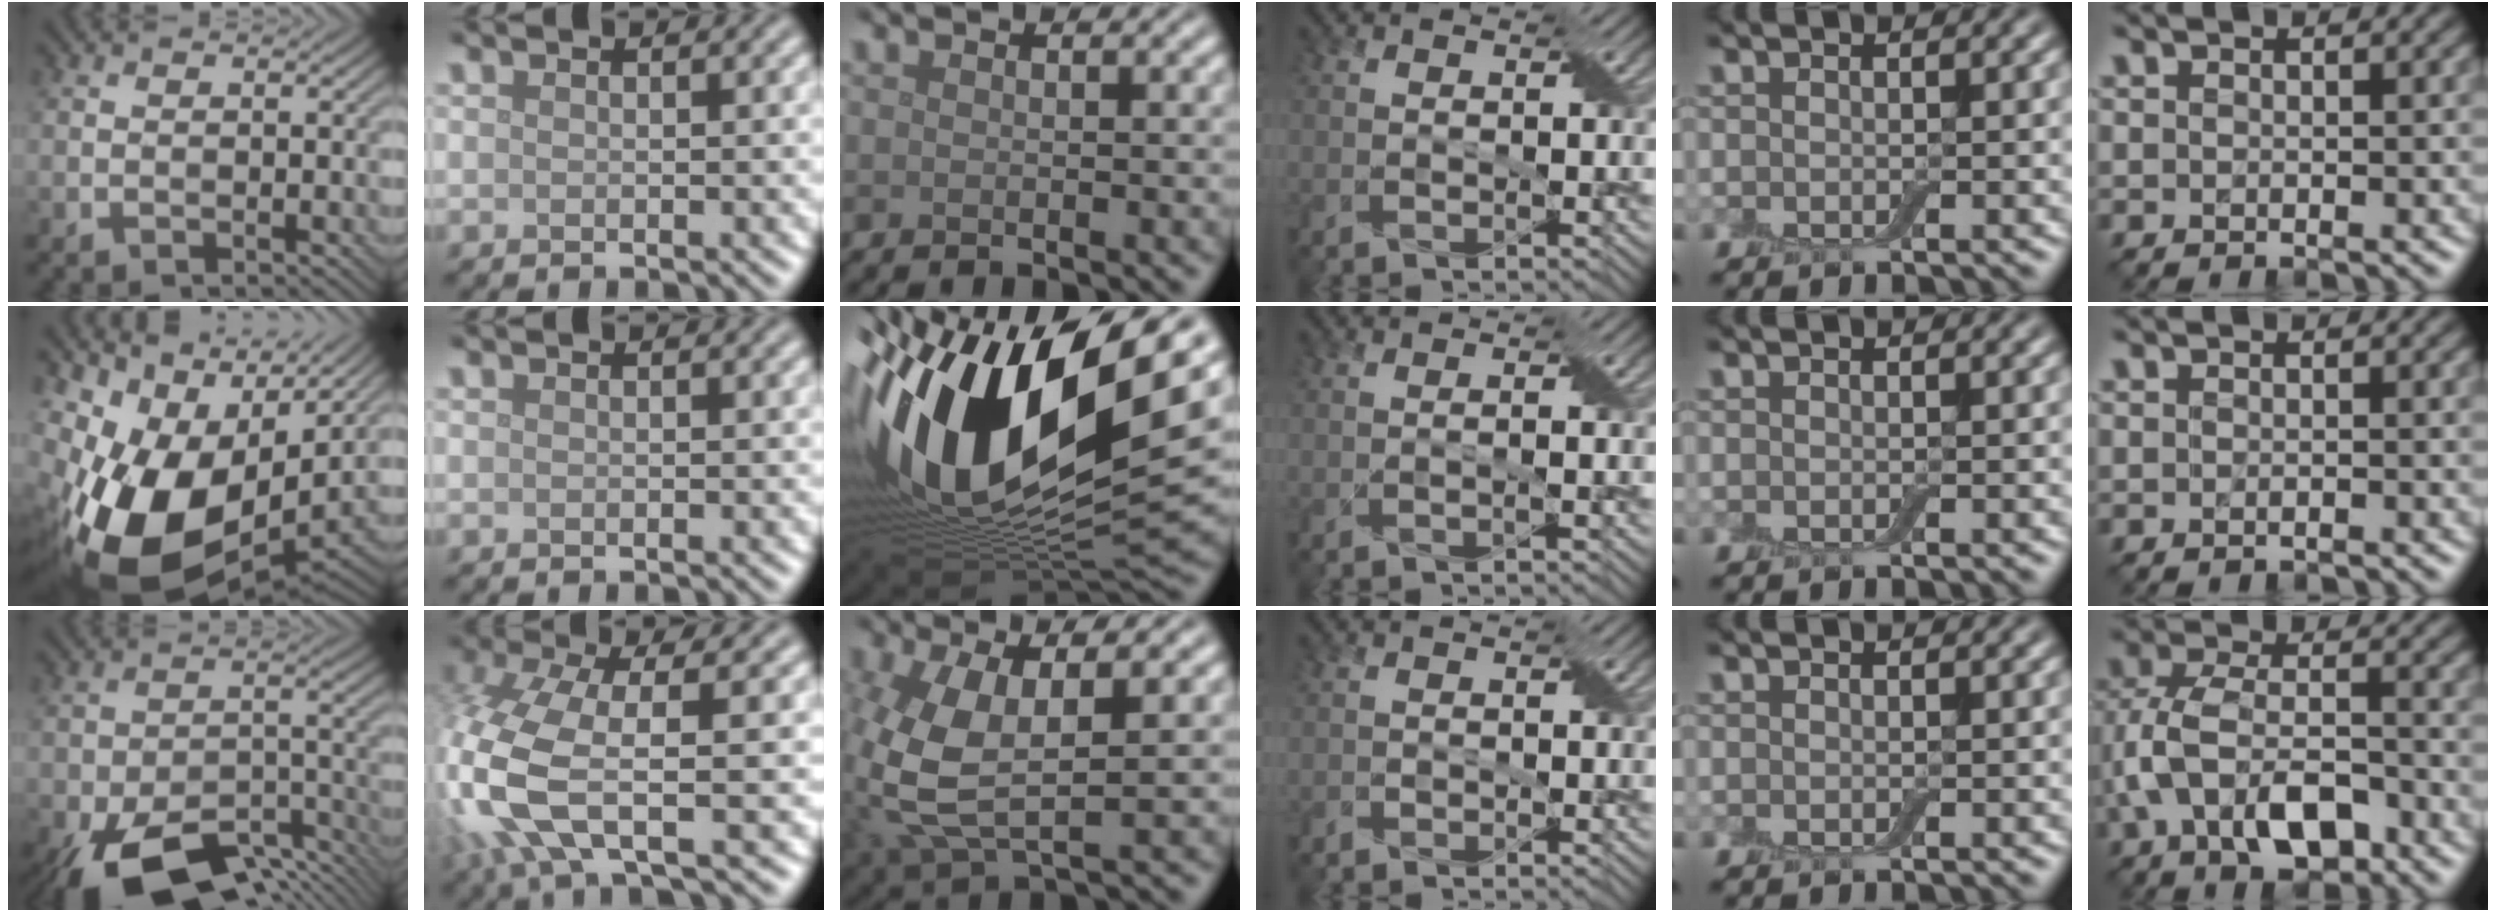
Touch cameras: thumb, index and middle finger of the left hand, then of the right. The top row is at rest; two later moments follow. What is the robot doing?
{"motion": "extract", "object": "airpods case & airpods"}